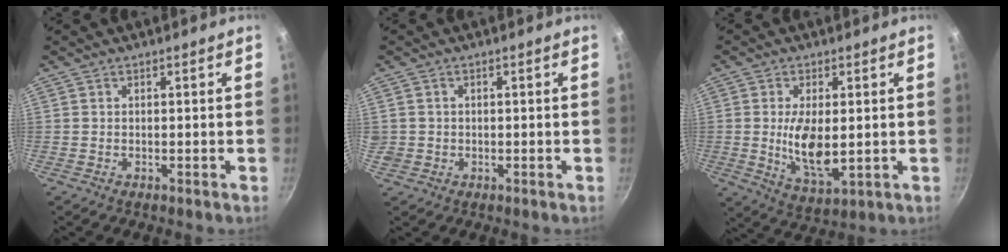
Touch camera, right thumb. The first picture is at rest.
{"total": 2.1, "force": [-0.1, 2.0, 0.6], "torque": [-0.009, 0.003, 0.000]}
{"total": 9.7, "force": [0.1, 4.4, 8.6], "torque": [-0.158, -0.016, 0.009]}